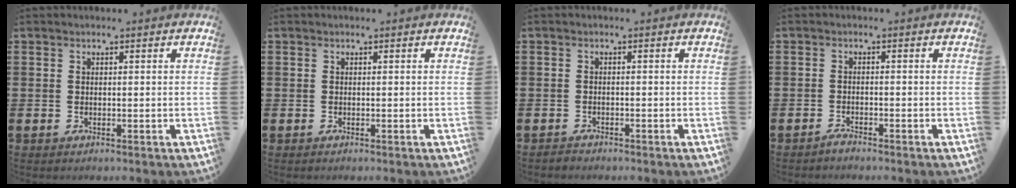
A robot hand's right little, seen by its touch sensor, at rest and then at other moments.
{"total": 0.0}
{"total": 0.8, "force": [-0.7, 0.2, 0.0], "torque": [-0.002, 0.000, -0.016]}
{"total": 1.1, "force": [-1.0, 0.1, 0.3], "torque": [-0.008, -0.003, -0.019]}